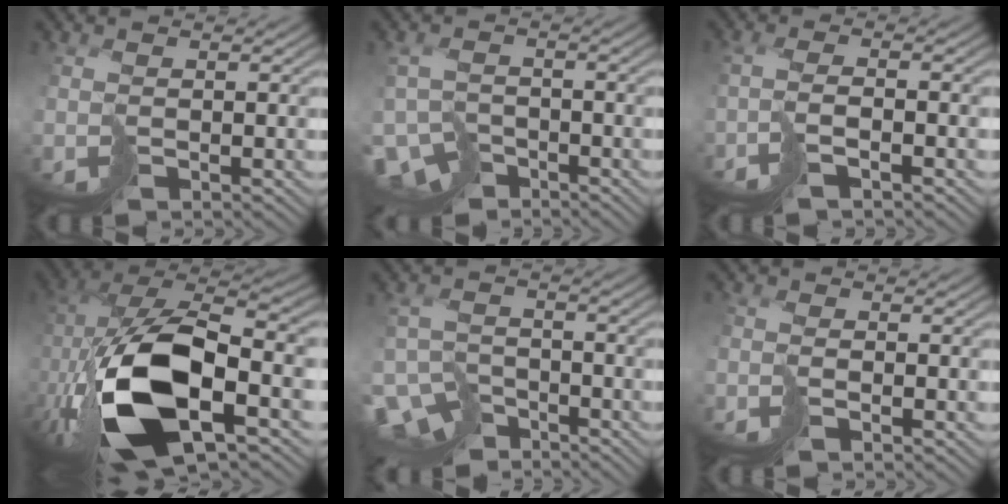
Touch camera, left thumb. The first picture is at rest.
{"total": 5.6, "force": [-4.3, 2.9, 2.1], "torque": [-0.039, -0.016, -0.075]}
{"total": 2.4, "force": [-1.8, -0.4, 1.6], "torque": [-0.027, 0.008, -0.039]}
{"total": 18.0, "force": [-5.5, 7.0, 15.7], "torque": [-0.333, -0.002, -0.093]}
{"total": 7.2, "force": [-5.8, 3.3, 2.6], "torque": [-0.046, -0.014, -0.102]}
{"total": 1.4, "force": [-1.4, 0.0, 0.1], "torque": [0.013, 0.010, -0.030]}